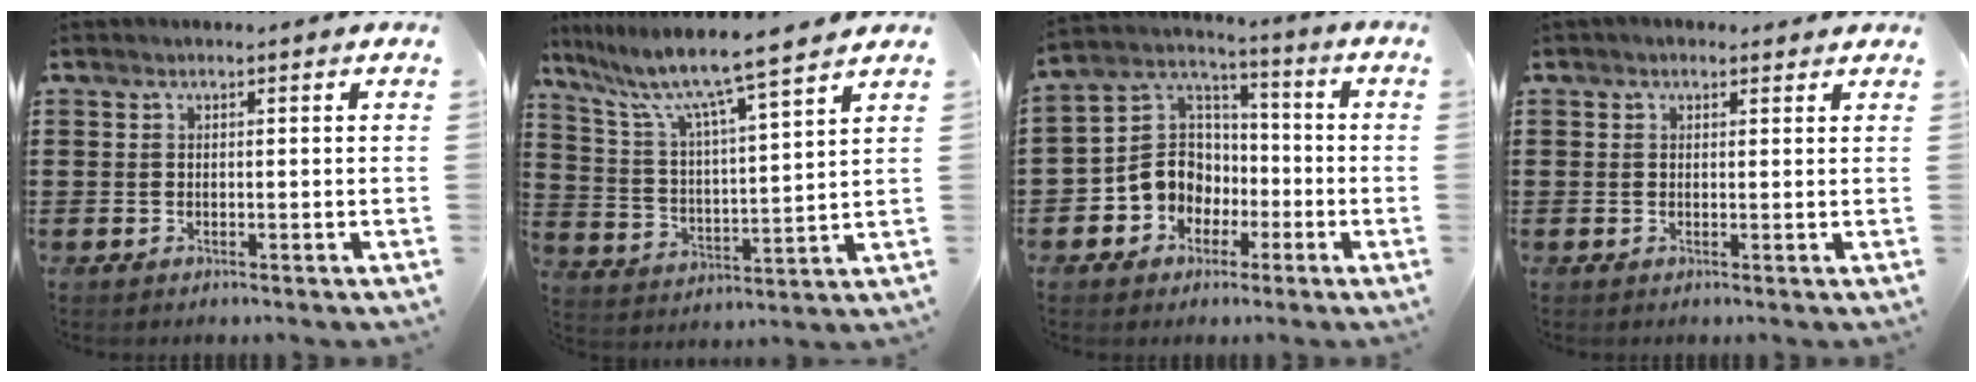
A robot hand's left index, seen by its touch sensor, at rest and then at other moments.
{"total": 8.7, "force": [7.6, -0.4, 4.3], "torque": [-0.115, -0.048, 0.123]}
{"total": 8.4, "force": [-2.5, 7.8, 2.0], "torque": [-0.082, 0.010, -0.051]}
{"total": 1.4, "force": [1.0, 1.0, 0.2], "torque": [-0.008, 0.007, 0.019]}